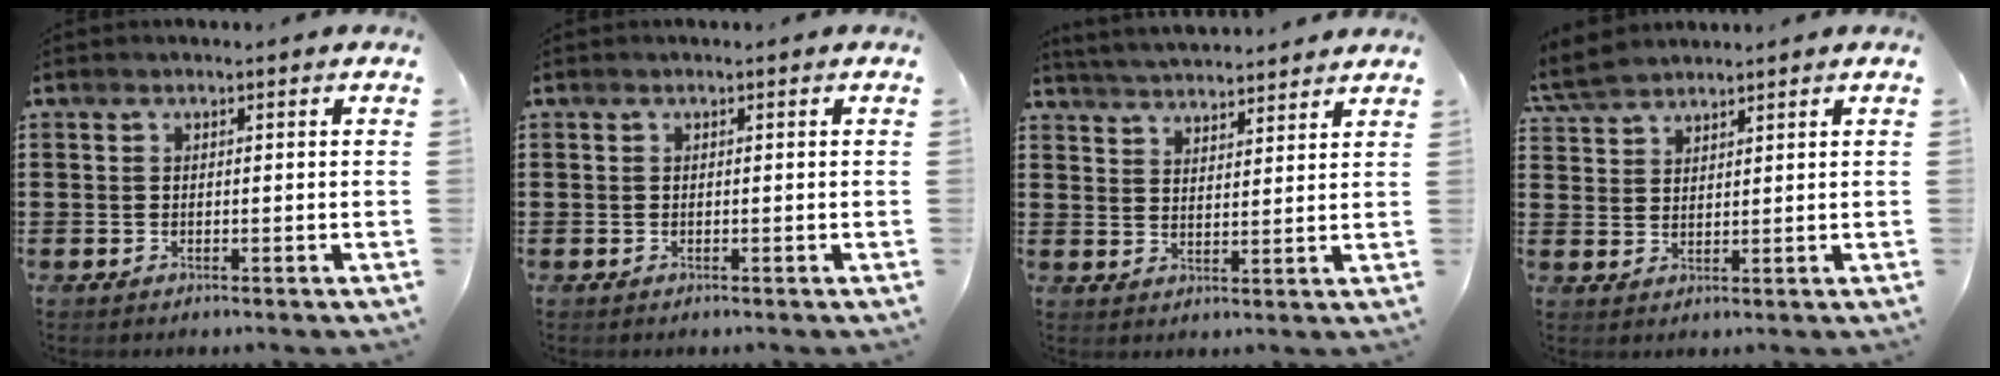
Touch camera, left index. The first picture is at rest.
{"total": 0.0}
{"total": 4.0, "force": [4.0, -0.2, 0.3], "torque": [-0.021, -0.019, 0.072]}
{"total": 4.1, "force": [3.7, 1.2, 1.2], "torque": [-0.037, -0.002, 0.071]}